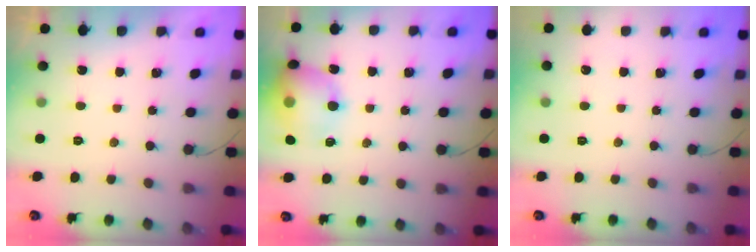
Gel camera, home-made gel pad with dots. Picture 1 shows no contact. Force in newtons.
{"total": 13.8, "press": 13.6, "slide": 2.1}
{"total": 0.0}